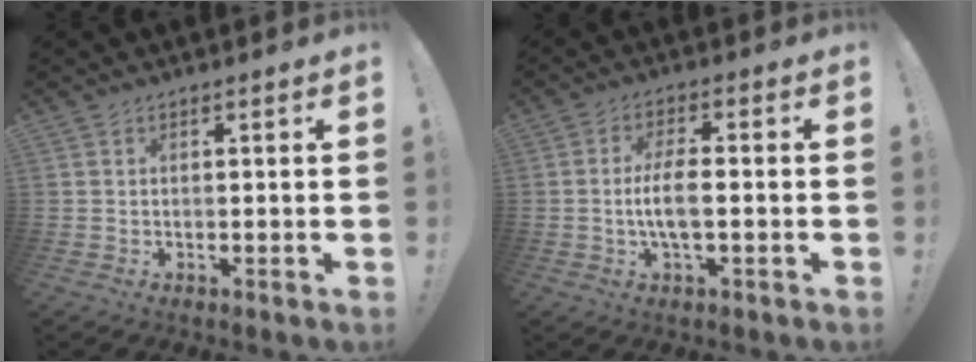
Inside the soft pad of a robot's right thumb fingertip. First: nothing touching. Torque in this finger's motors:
{"motor_torque": [-0.17, 0.11, 0.25, -0.19, 0.01]}